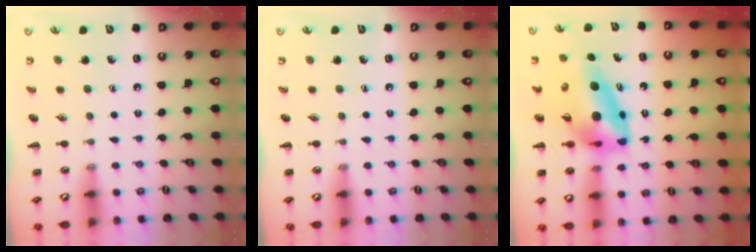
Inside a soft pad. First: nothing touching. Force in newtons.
{"total": 0.0}
{"total": 10.0, "press": 9.6, "slide": 3.0}